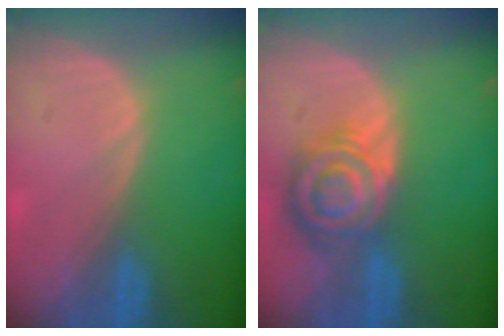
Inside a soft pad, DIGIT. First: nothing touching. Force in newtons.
{"total": 8.4, "press": 7.3, "slide": 4.2}